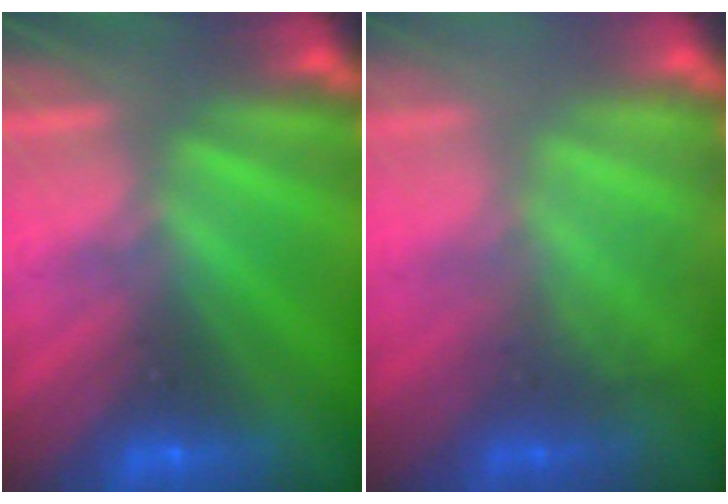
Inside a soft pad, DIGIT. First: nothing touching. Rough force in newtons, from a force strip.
{"total": 2.5}